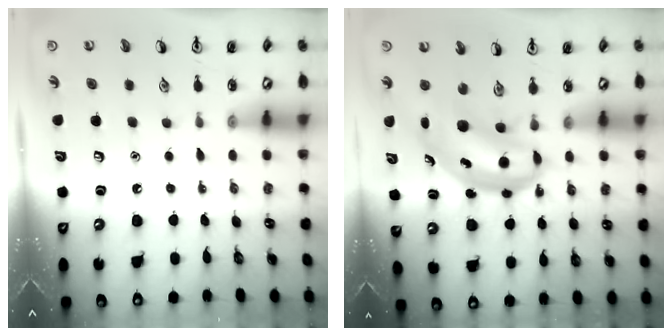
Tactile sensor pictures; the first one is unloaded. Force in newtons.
{"total": 5.2, "press": 5.1, "slide": 1.3}